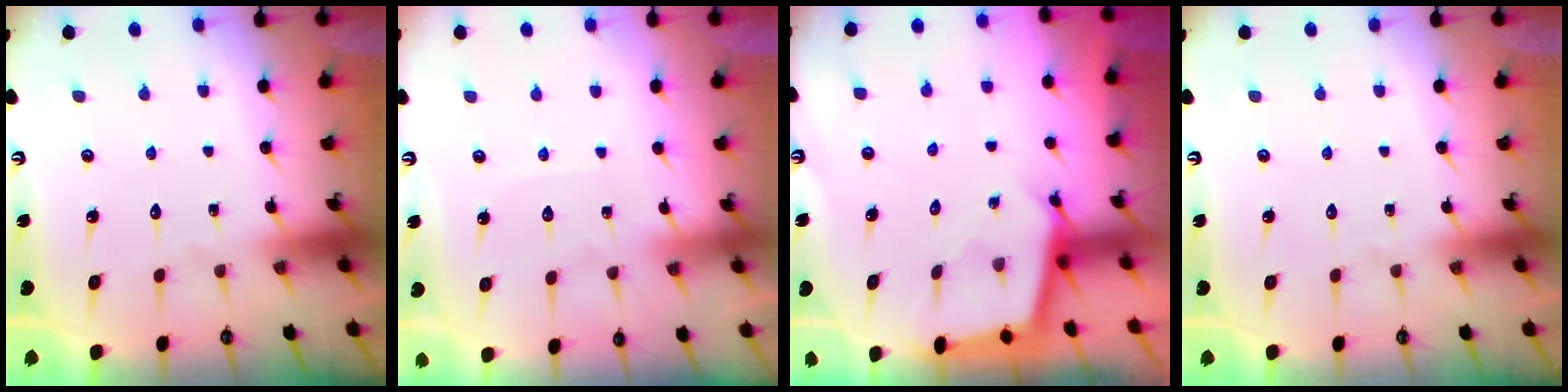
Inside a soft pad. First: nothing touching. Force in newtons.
{"total": 3.4, "press": 3.4, "slide": 0.4}
{"total": 2.5, "press": 2.5, "slide": 0.1}
{"total": 0.0}